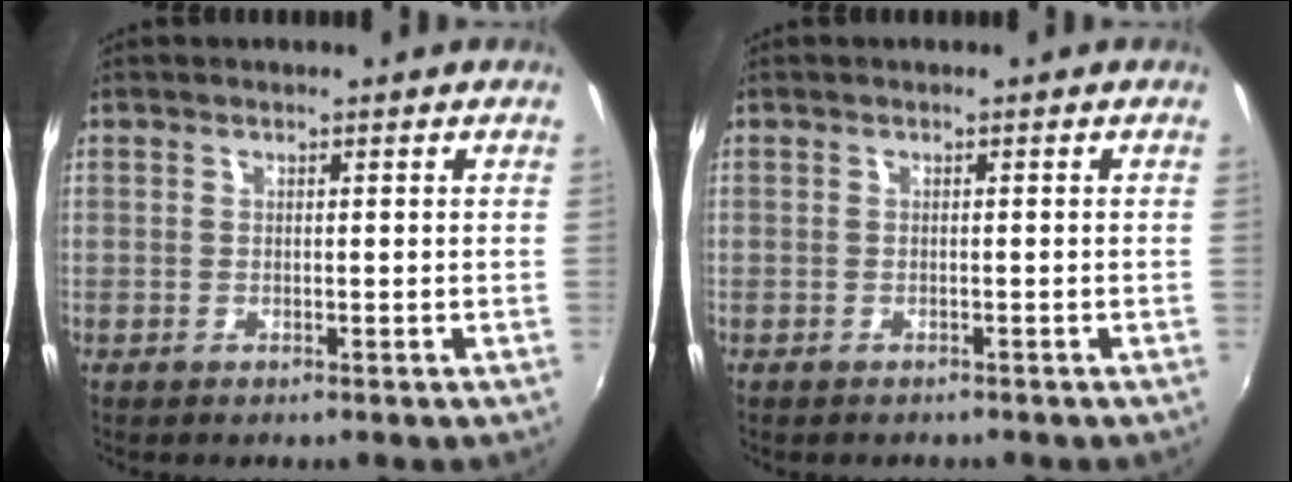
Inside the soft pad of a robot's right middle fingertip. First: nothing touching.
{"total": 0.6, "force": [-0.5, 0.2, 0.2], "torque": [-0.005, -0.003, -0.006]}